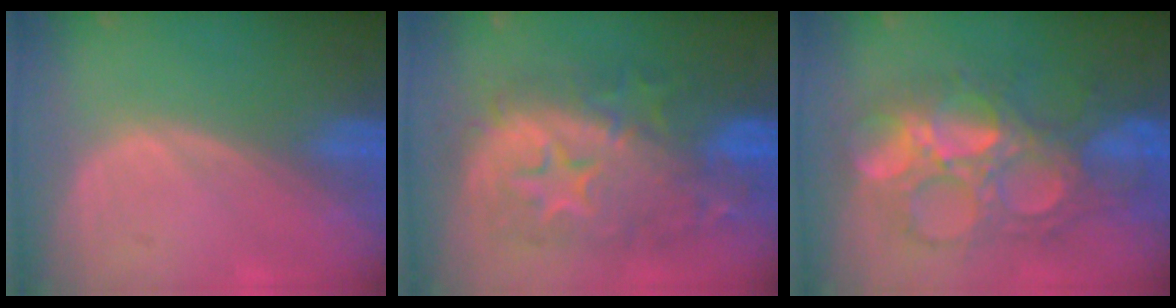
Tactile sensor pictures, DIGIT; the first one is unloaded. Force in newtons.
{"total": 12.6, "press": 12.5, "slide": 1.2}
{"total": 10.6, "press": 10.5, "slide": 0.7}